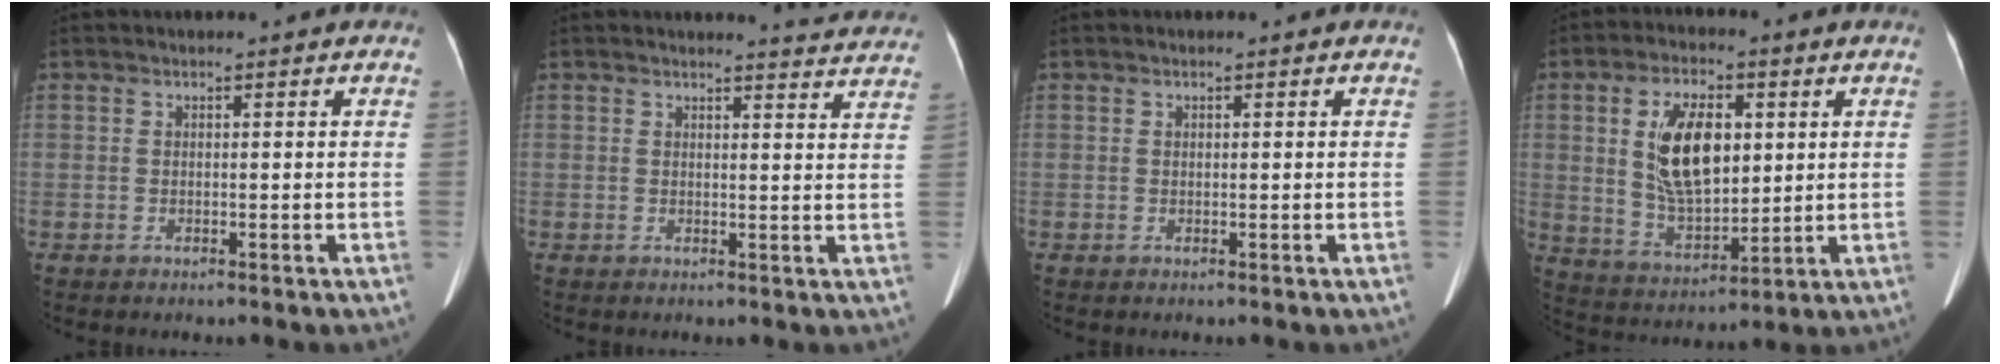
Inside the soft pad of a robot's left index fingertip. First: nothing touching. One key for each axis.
{"total": 6.9, "fx": 6.8, "fy": 0.2, "fz": 0.8, "tx": -0.006, "ty": -0.019, "tz": 0.056}
{"total": 0.0}
{"total": 11.8, "fx": 2.4, "fy": 5.7, "fz": 10.0, "tx": -0.200, "ty": 0.006, "tz": 0.052}